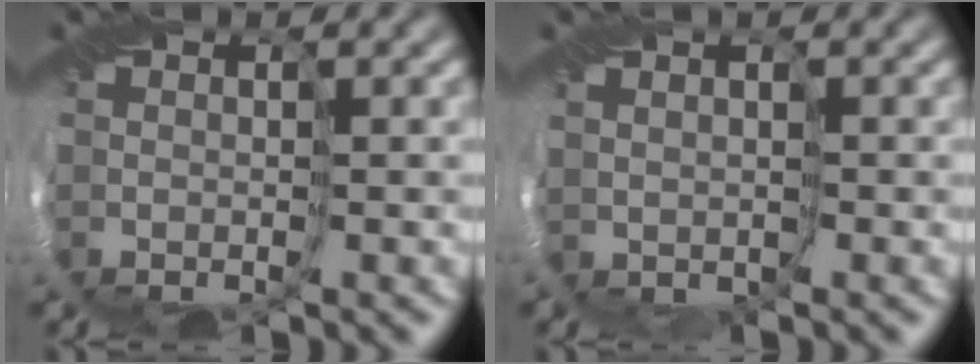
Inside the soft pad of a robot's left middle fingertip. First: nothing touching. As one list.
[{"total": 1.2, "force": [0.2, 0.9, 0.7], "torque": [-0.016, -0.002, 0.005]}]